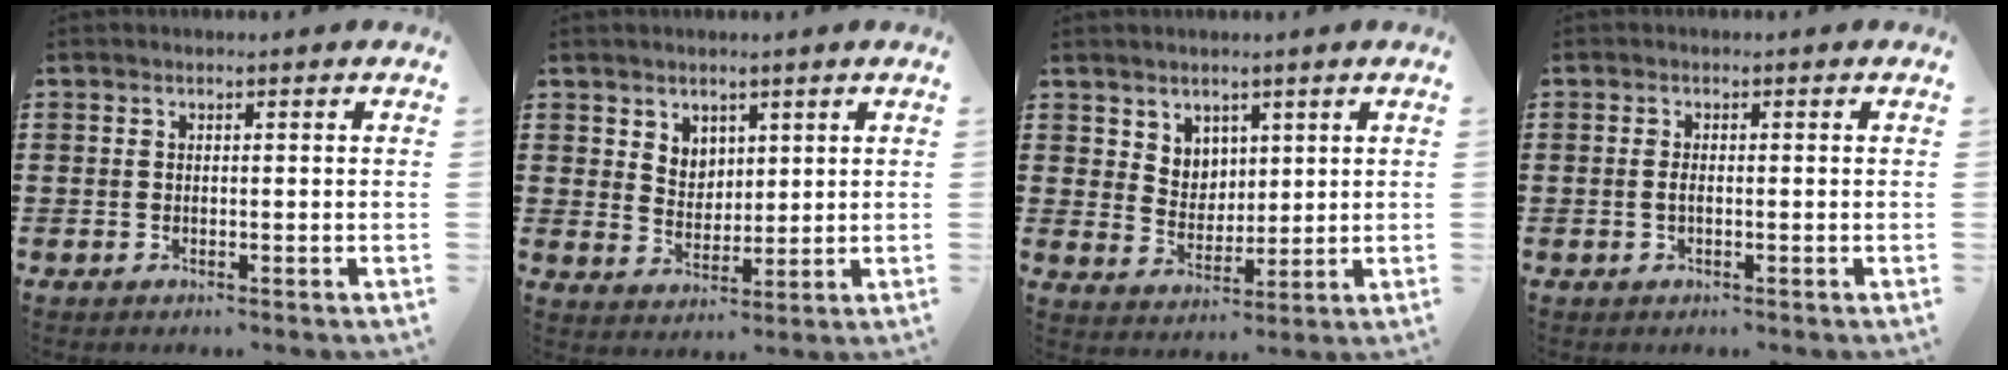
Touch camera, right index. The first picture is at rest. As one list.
[{"total": 4.2, "force": [3.0, 3.0, 0.4], "torque": [-0.013, 0.001, 0.055]}, {"total": 4.6, "force": [3.2, 3.3, 0.4], "torque": [-0.026, 0.004, 0.060]}, {"total": 1.0, "force": [-0.2, 0.4, 0.9], "torque": [-0.017, 0.001, -0.004]}]